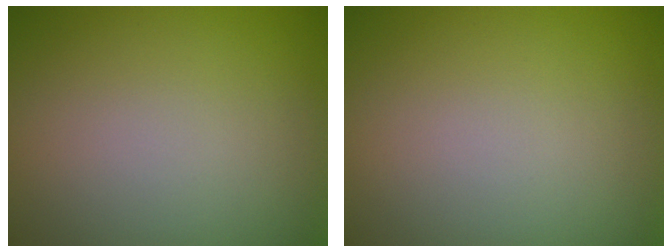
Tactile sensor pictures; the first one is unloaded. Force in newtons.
{"total": 0.0}